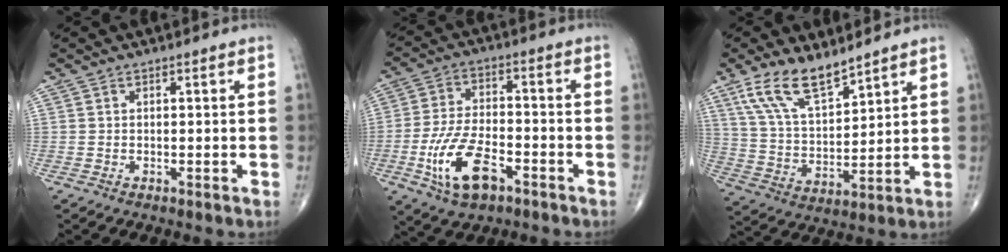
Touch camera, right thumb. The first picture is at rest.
{"total": 12.6, "force": [-5.4, 6.1, 9.6], "torque": [-0.189, 0.019, -0.097]}
{"total": 11.9, "force": [8.5, 4.4, 7.0], "torque": [-0.122, -0.044, 0.177]}